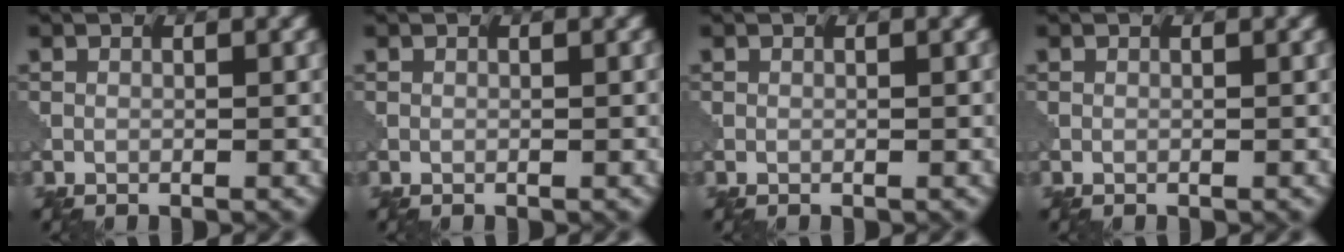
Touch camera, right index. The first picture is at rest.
{"total": 0.7, "force": [-0.1, -0.5, -0.5], "torque": [0.006, -0.001, 0.001]}
{"total": 0.0}
{"total": 0.0}